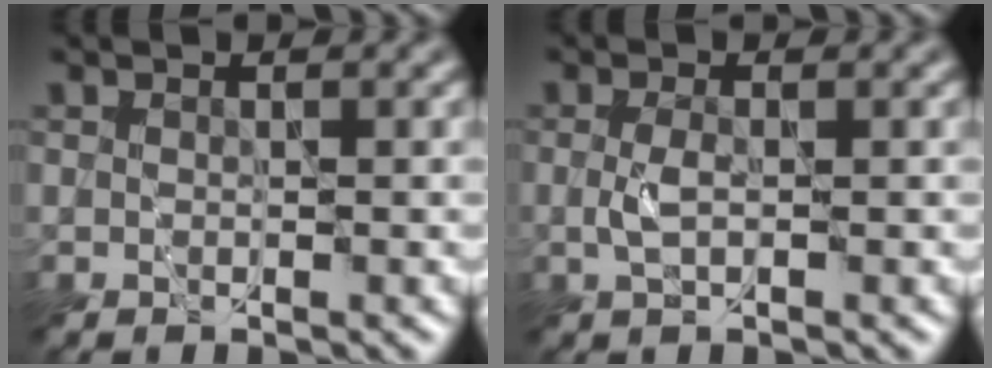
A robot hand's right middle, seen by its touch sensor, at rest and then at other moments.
{"total": 1.7, "force": [-0.1, 0.6, 1.5], "torque": [-0.037, 0.000, -0.003]}